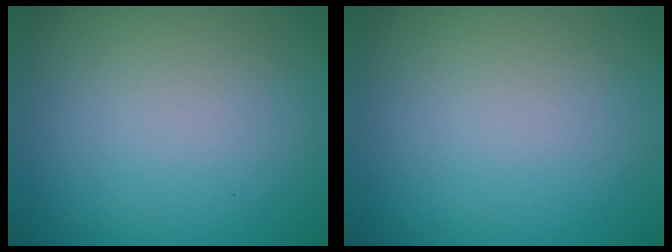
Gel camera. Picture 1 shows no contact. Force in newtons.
{"total": 0.0}